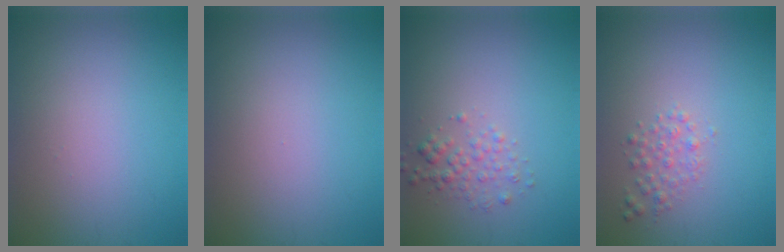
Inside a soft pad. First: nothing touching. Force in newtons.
{"total": 0.0}
{"total": 1.7, "press": 1.7, "slide": 0.1}
{"total": 1.5, "press": 1.5, "slide": 0.1}